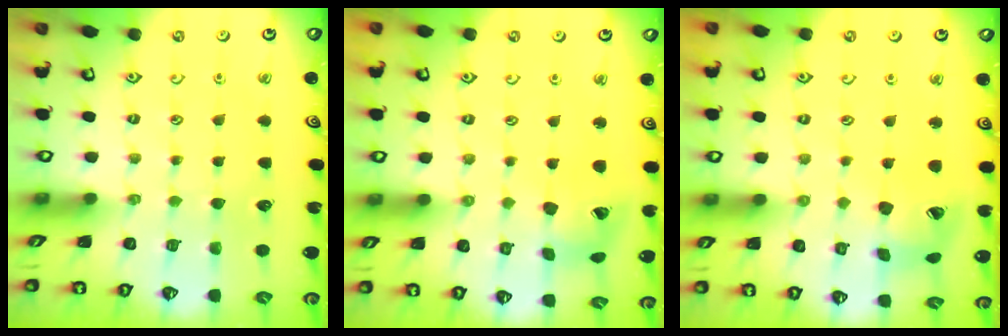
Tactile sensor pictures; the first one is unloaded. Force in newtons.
{"total": 12.4, "press": 12.4, "slide": 1.5}
{"total": 14.6, "press": 14.4, "slide": 2.0}